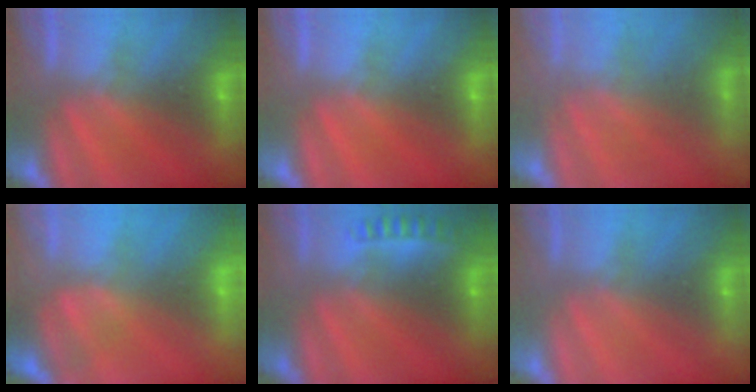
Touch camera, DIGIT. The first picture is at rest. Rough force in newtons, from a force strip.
{"total": 0.0}
{"total": 2.8}
{"total": 3.6}
{"total": 2.4}
{"total": 2.9}